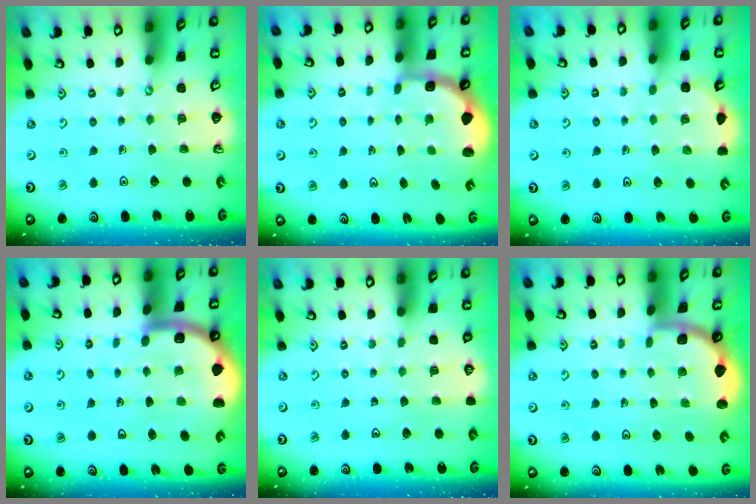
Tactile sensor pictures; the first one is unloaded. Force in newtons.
{"total": 2.6, "press": 1.8, "slide": 1.9}
{"total": 2.7, "press": 2.6, "slide": 0.8}
{"total": 5.2, "press": 5.1, "slide": 0.7}
{"total": 0.0}
{"total": 1.8, "press": 1.8, "slide": 0.0}